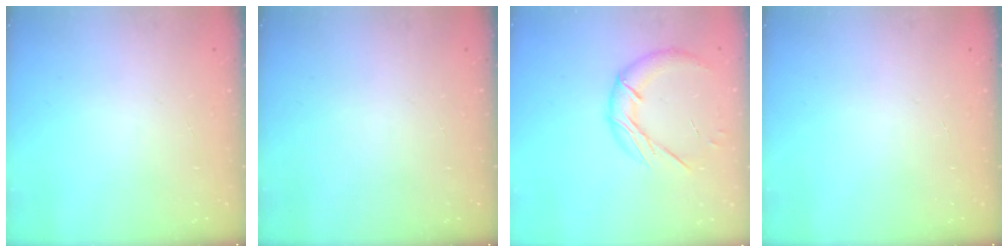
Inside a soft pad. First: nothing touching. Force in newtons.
{"total": 0.0}
{"total": 13.0, "press": 12.9, "slide": 1.2}
{"total": 0.0}